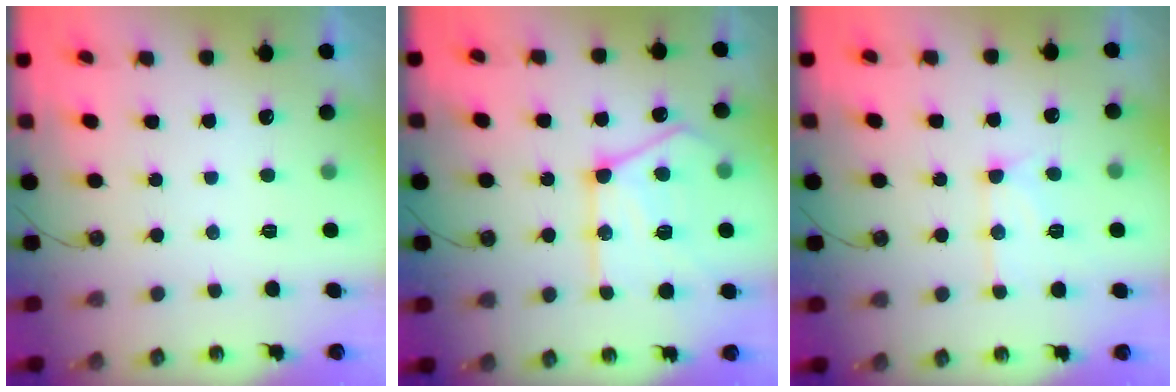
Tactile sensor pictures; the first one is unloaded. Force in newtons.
{"total": 20.8, "press": 20.7, "slide": 2.1}
{"total": 12.8, "press": 12.8, "slide": 0.8}